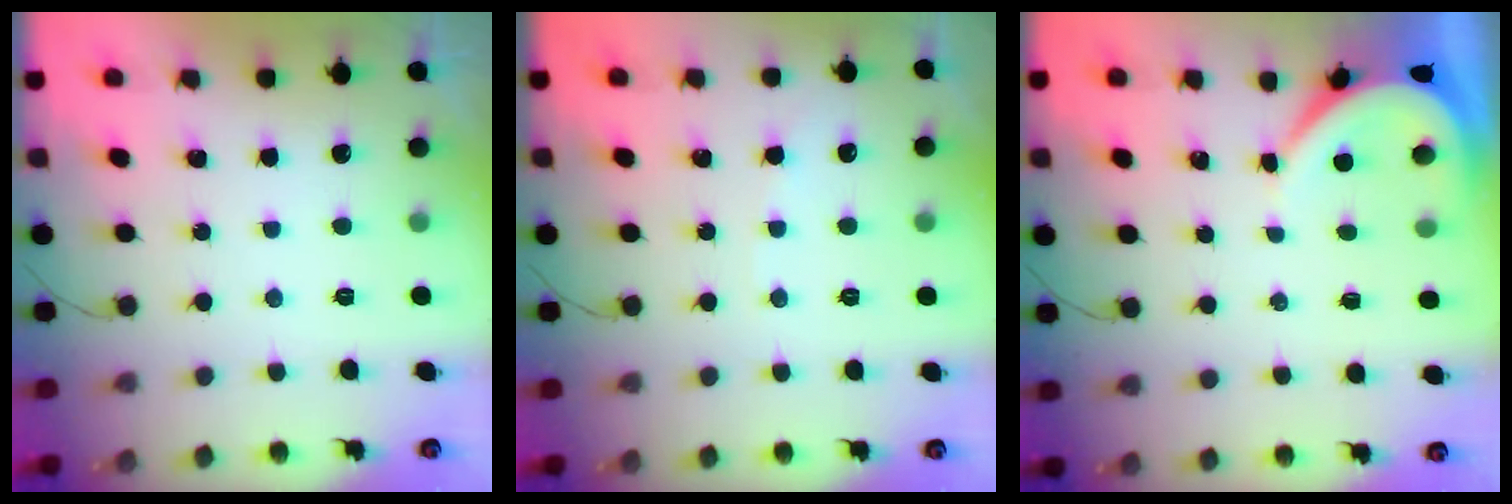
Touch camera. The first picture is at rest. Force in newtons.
{"total": 3.0, "press": 3.0, "slide": 0.5}
{"total": 3.9, "press": 3.9, "slide": 0.5}